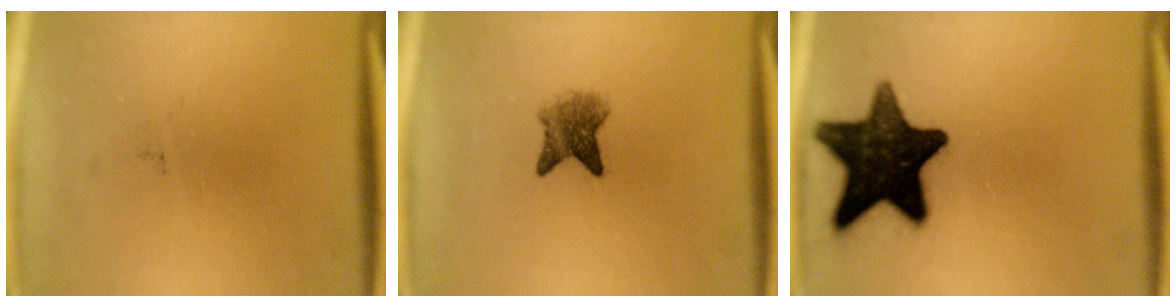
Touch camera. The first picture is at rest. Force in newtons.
{"total": 4.2}
{"total": 15.9}